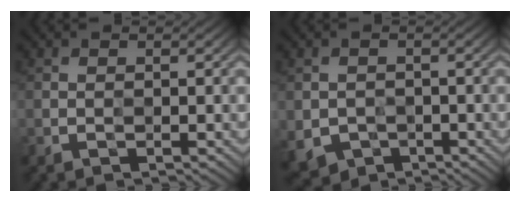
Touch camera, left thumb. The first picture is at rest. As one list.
[{"total": 2.6, "force": [-1.1, 2.4, 0.3], "torque": [-0.019, -0.015, -0.020]}]